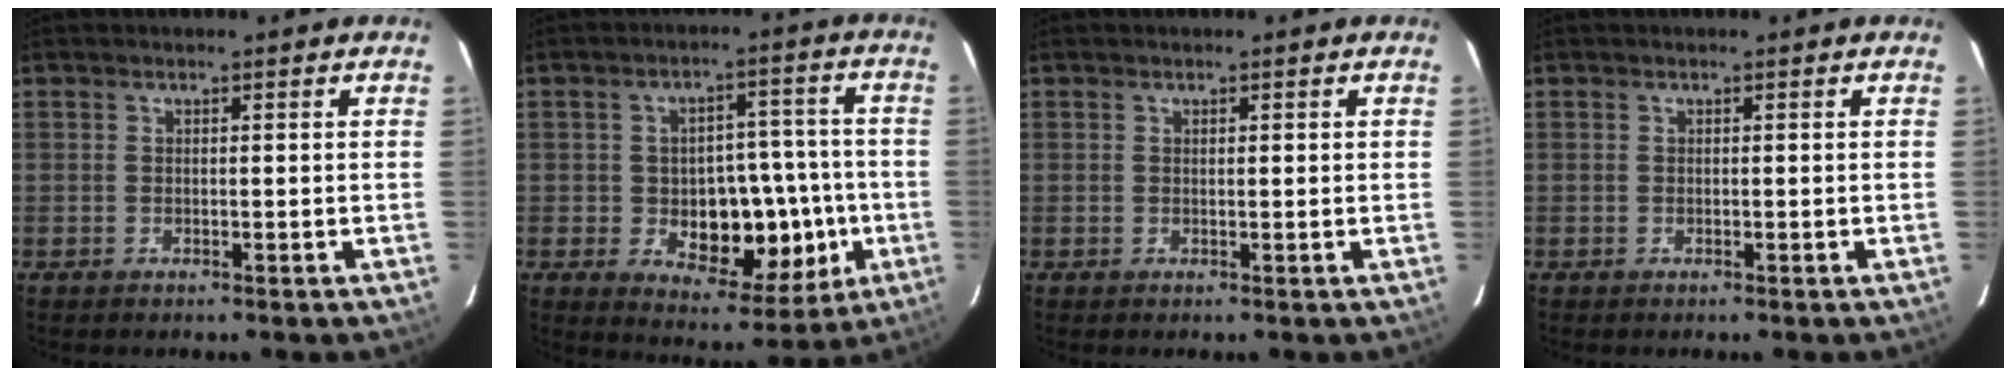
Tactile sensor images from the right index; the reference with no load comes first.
{"total": 13.2, "force": [-2.5, 7.3, 10.7], "torque": [-0.141, 0.023, -0.018]}
{"total": 0.5, "force": [0.2, 0.1, 0.5], "torque": [-0.010, 0.002, 0.004]}
{"total": 0.0}